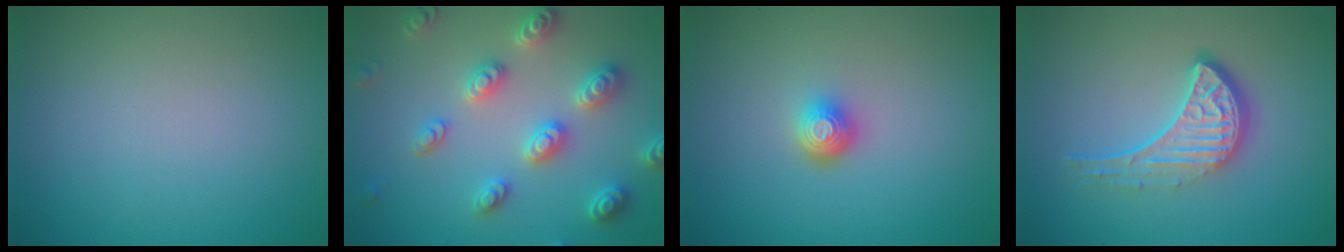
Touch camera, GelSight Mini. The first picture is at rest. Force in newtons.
{"total": 5.2, "press": 5.0, "slide": 1.2}
{"total": 2.1, "press": 1.5, "slide": 1.5}
{"total": 4.6, "press": 3.3, "slide": 3.2}